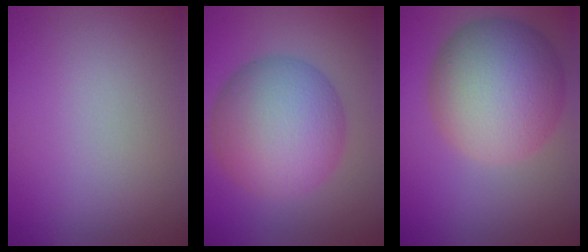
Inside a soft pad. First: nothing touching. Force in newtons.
{"total": 10.2, "press": 10.2, "slide": 0.1}
{"total": 10.9, "press": 10.9, "slide": 0.3}